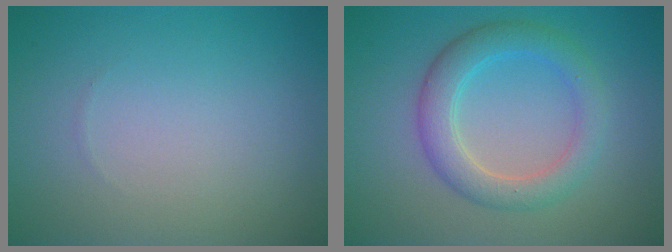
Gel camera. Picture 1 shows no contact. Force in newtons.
{"total": 4.1, "press": 4.1, "slide": 0.3}